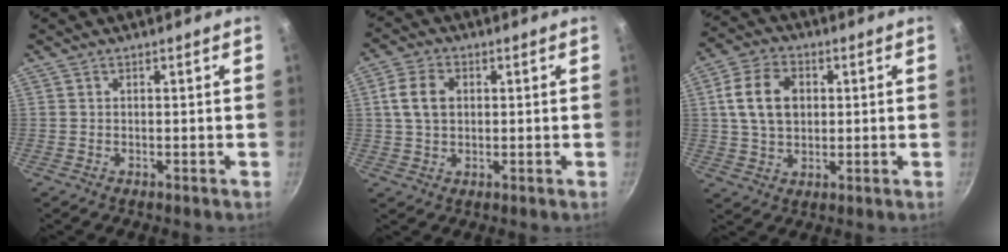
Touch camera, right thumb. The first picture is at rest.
{"total": 6.9, "force": [1.2, 4.9, 4.7], "torque": [-0.078, 0.008, 0.019]}
{"total": 11.1, "force": [2.0, 8.0, 7.5], "torque": [-0.121, 0.011, 0.031]}